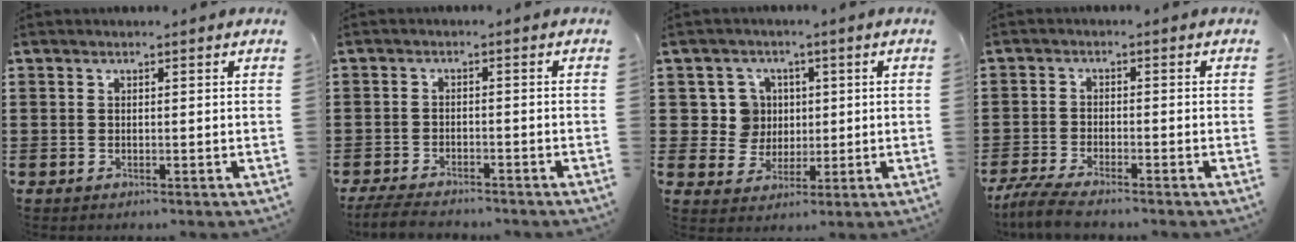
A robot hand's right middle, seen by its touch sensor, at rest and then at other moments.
{"total": 3.6, "force": [-3.4, 0.5, 0.9], "torque": [-0.024, -0.004, -0.071]}
{"total": 6.8, "force": [1.1, 6.5, 1.6], "torque": [-0.057, 0.013, 0.023]}
{"total": 4.2, "force": [-3.8, 0.1, 1.6], "torque": [-0.050, -0.014, -0.079]}